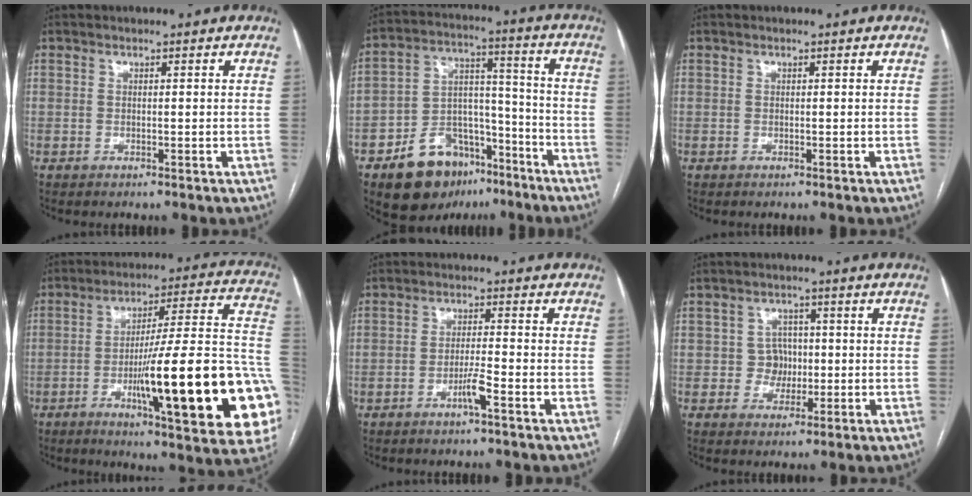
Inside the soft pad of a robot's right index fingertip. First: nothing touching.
{"total": 14.5, "force": [-9.1, 8.9, 6.9], "torque": [-0.113, 0.041, -0.142]}
{"total": 0.0}
{"total": 27.6, "force": [-7.0, 2.1, 26.6], "torque": [-0.285, -0.002, -0.104]}
{"total": 3.1, "force": [-1.8, -0.3, 2.5], "torque": [-0.049, -0.003, -0.034]}
{"total": 3.5, "force": [-0.2, 3.4, 0.8], "torque": [-0.001, 0.013, 0.000]}